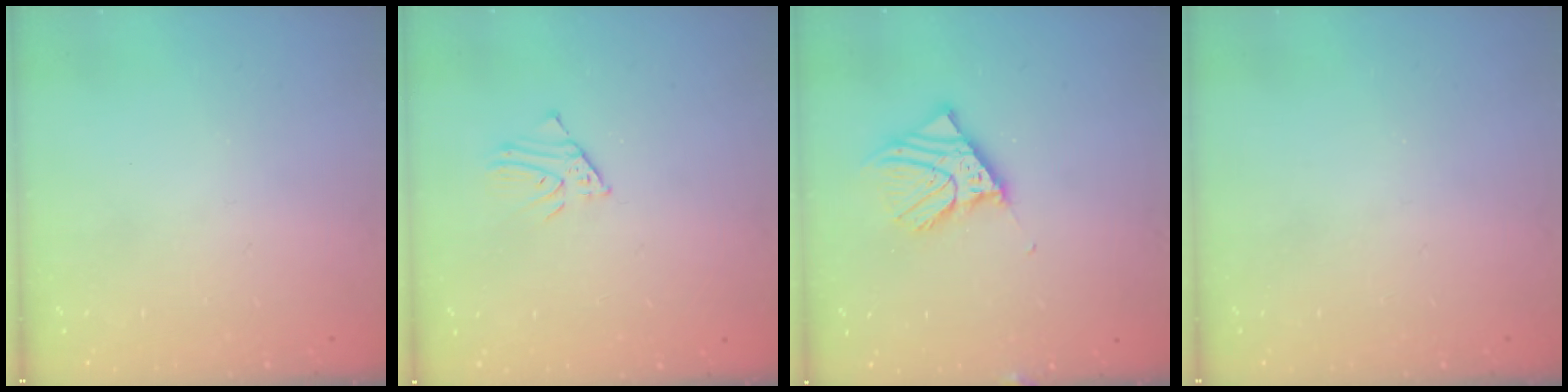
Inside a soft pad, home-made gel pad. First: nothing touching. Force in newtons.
{"total": 2.4, "press": 2.4, "slide": 0.2}
{"total": 10.6, "press": 10.4, "slide": 2.3}
{"total": 0.0}